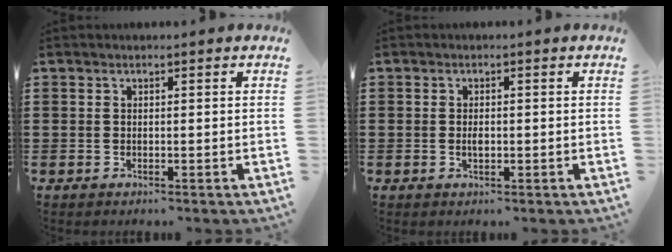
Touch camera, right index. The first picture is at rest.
{"total": 1.3, "force": [-0.1, 0.6, 1.1], "torque": [-0.022, -0.001, -0.002]}